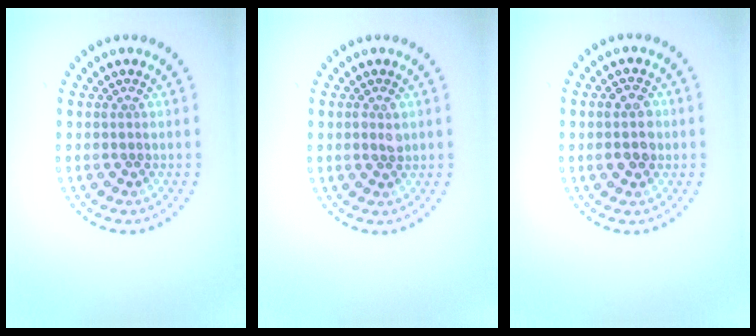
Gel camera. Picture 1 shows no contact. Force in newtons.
{"total": 1.1, "press": 1.1, "slide": 0.0}
{"total": 2.9, "press": 2.9, "slide": 0.1}